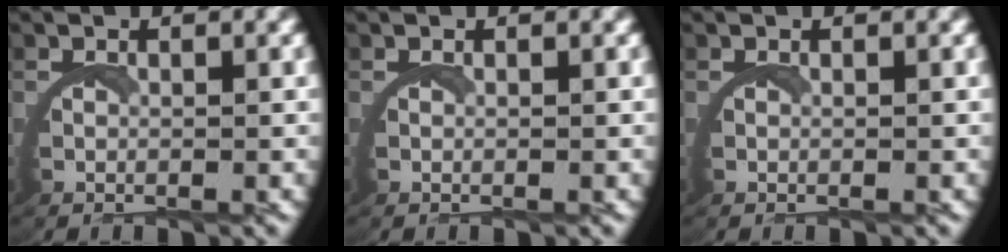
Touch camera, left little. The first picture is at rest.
{"total": 0.0}
{"total": 0.0}